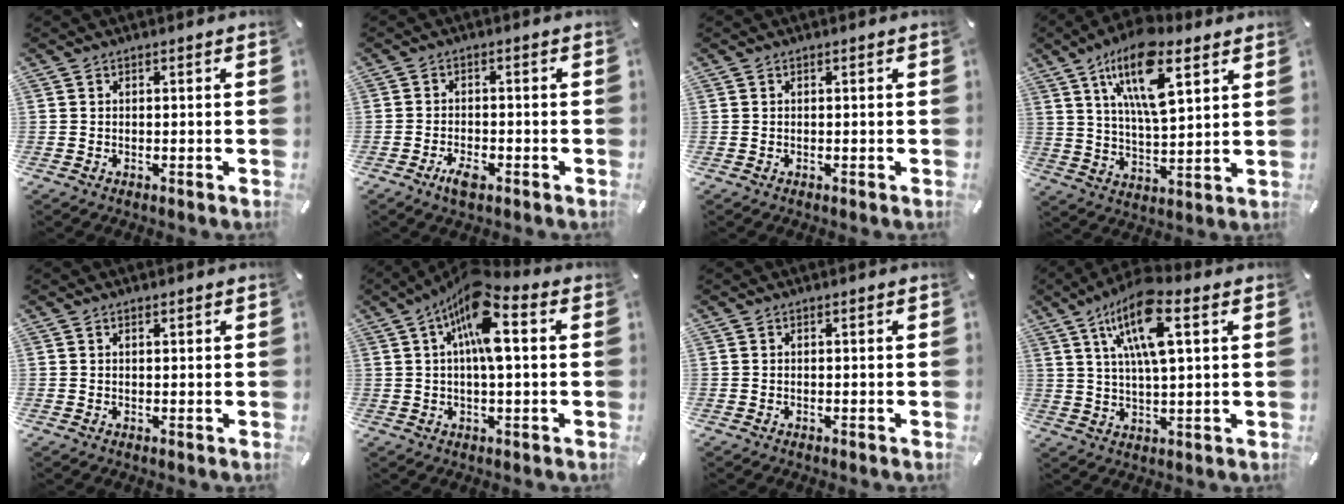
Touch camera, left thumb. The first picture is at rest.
{"total": 3.7, "force": [-2.4, 1.7, 2.3], "torque": [-0.049, 0.007, -0.045]}
{"total": 0.0}
{"total": 16.1, "force": [9.0, 6.3, 11.8], "torque": [-0.224, -0.024, 0.149]}
{"total": 0.5, "force": [0.3, 0.3, 0.2], "torque": [-0.004, 0.000, 0.007]}
{"total": 12.5, "force": [3.4, 4.4, 11.1], "torque": [-0.196, -0.006, 0.059]}
{"total": 0.0}
{"total": 13.4, "force": [5.9, 4.1, 11.3], "torque": [-0.220, -0.006, 0.097]}